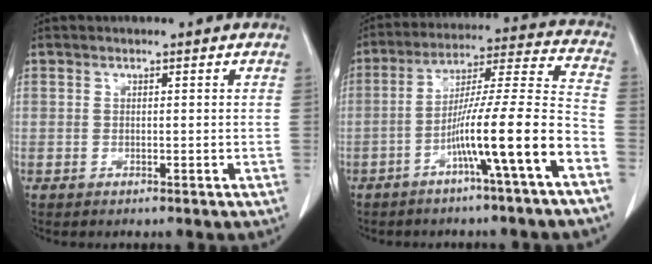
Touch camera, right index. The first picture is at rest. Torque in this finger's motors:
{"motor_torque": [1.94, -0.19, 0.88, 0.20]}